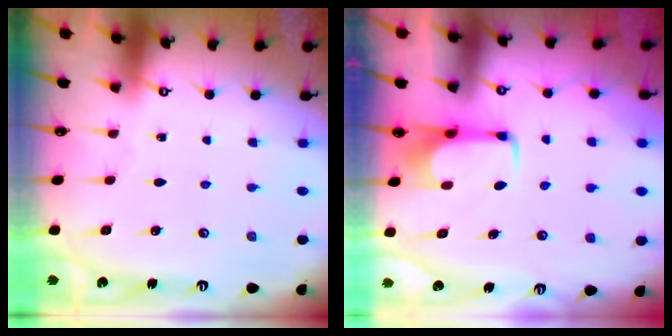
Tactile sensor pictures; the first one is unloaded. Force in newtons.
{"total": 1.6, "press": 1.5, "slide": 0.5}